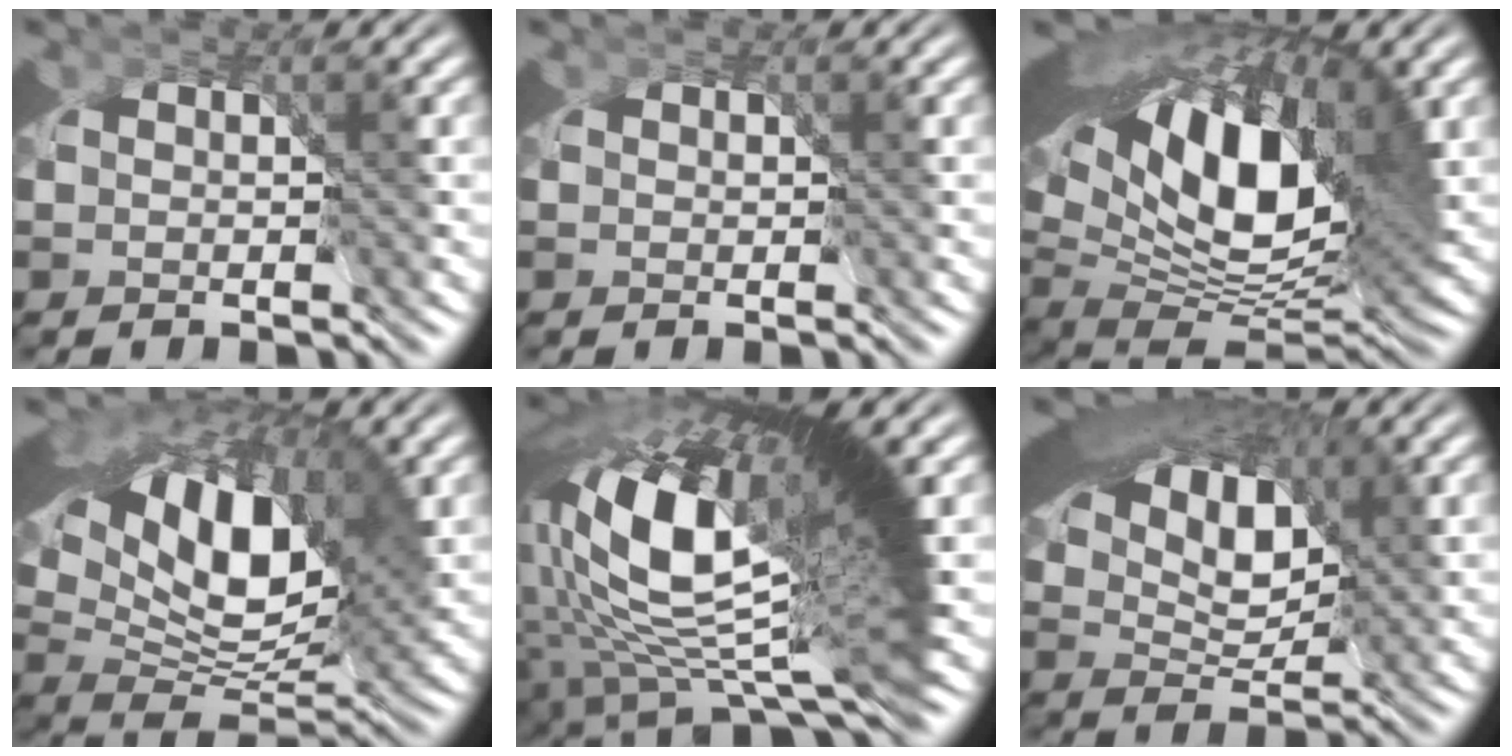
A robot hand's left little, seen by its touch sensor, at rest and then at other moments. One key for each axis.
{"total": 0.5, "fx": 0.1, "fy": 0.5, "fz": 0.2, "tx": -0.004, "ty": -0.006, "tz": 0.004}
{"total": 14.1, "fx": 0.8, "fy": 7.8, "fz": 11.7, "tx": -0.196, "ty": -0.030, "tz": 0.029}
{"total": 10.0, "fx": 0.6, "fy": 5.9, "fz": 8.0, "tx": -0.126, "ty": -0.019, "tz": 0.019}
{"total": 22.3, "fx": -0.2, "fy": 9.2, "fz": 20.3, "tx": -0.289, "ty": -0.004, "tz": 0.002}
{"total": 6.7, "fx": 2.2, "fy": 3.8, "fz": 5.1, "tx": -0.069, "ty": -0.011, "tz": 0.041}